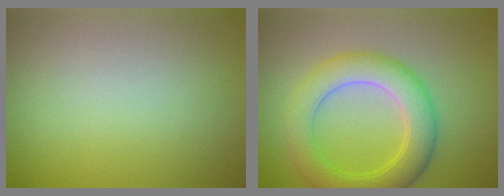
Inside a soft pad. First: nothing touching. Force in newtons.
{"total": 5.7, "press": 5.7, "slide": 0.1}